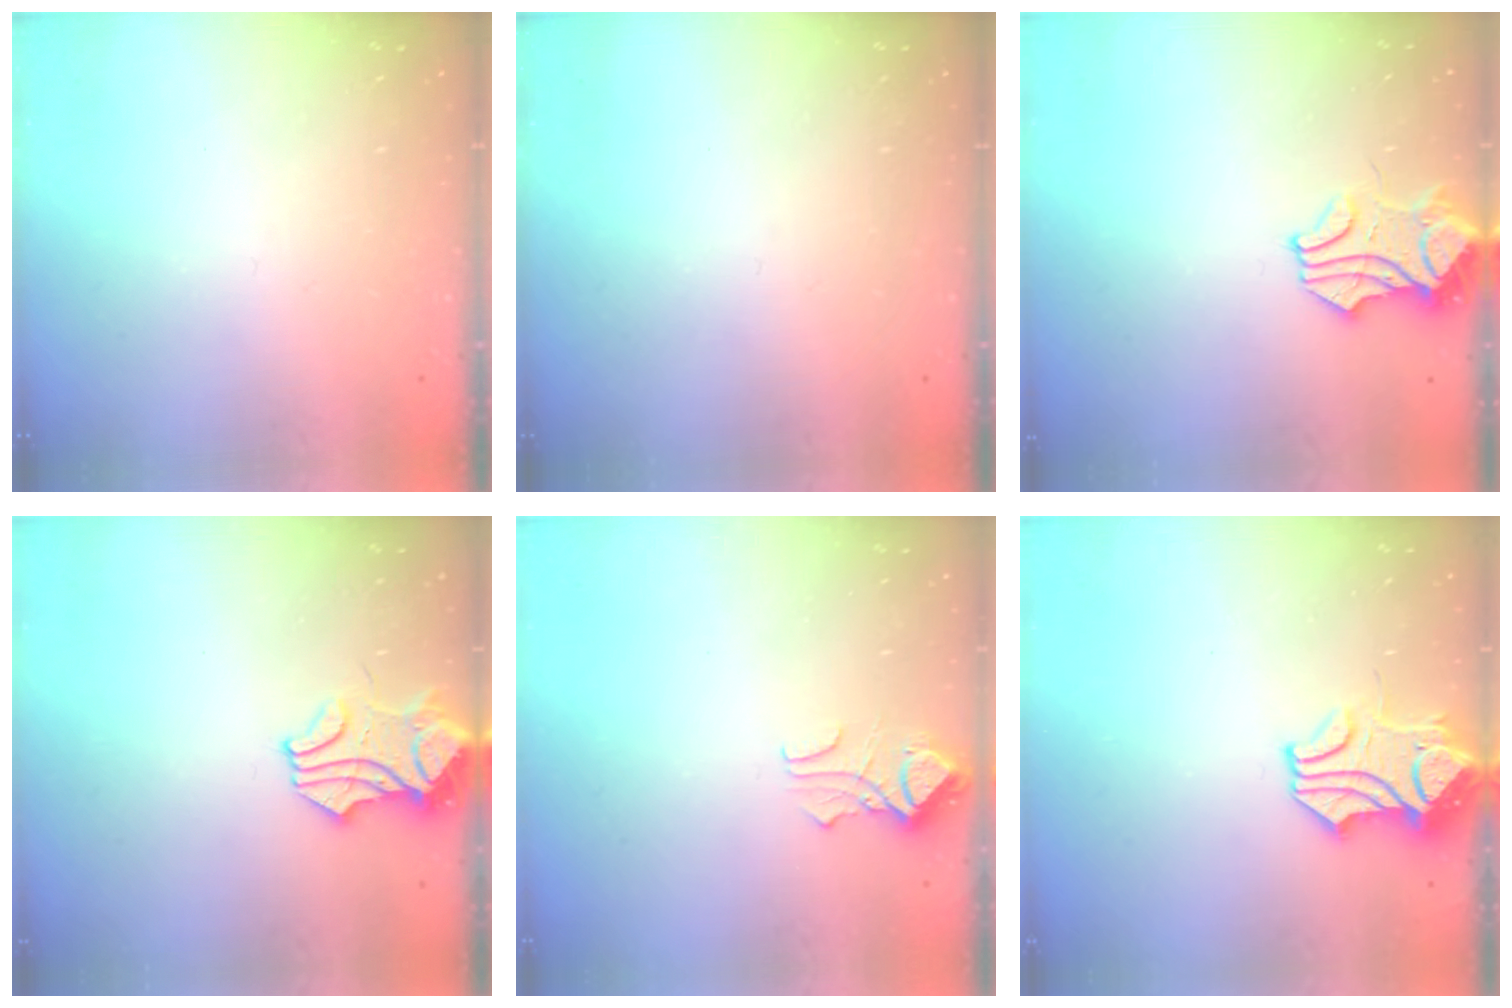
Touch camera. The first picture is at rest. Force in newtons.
{"total": 0.0}
{"total": 1.7, "press": 1.5, "slide": 0.8}
{"total": 1.7, "press": 1.5, "slide": 0.8}
{"total": 2.0, "press": 1.9, "slide": 0.6}
{"total": 2.2, "press": 2.1, "slide": 0.7}